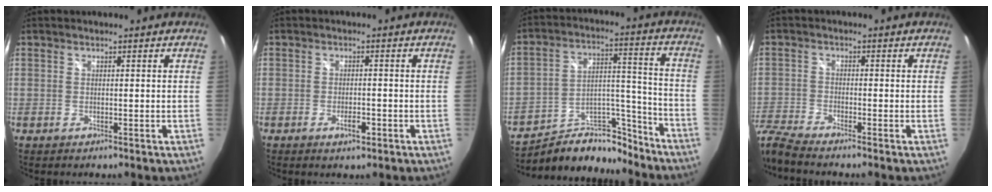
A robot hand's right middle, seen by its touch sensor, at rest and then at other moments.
{"total": 2.7, "force": [-1.5, 1.1, 2.0], "torque": [-0.038, -0.004, -0.024]}
{"total": 16.7, "force": [-13.9, 7.2, 5.6], "torque": [-0.097, 0.050, -0.205]}
{"total": 7.7, "force": [-7.2, 0.2, 2.8], "torque": [-0.085, -0.023, -0.145]}